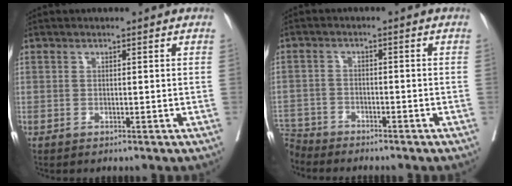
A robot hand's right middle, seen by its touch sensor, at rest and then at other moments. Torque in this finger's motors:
{"motor_torque": [0.95, -1.19, 0.64, -0.03]}